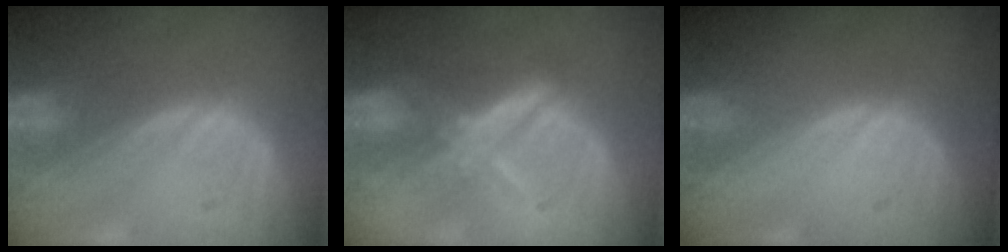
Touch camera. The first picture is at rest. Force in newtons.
{"total": 5.5, "press": 5.0, "slide": 2.4}
{"total": 0.0}